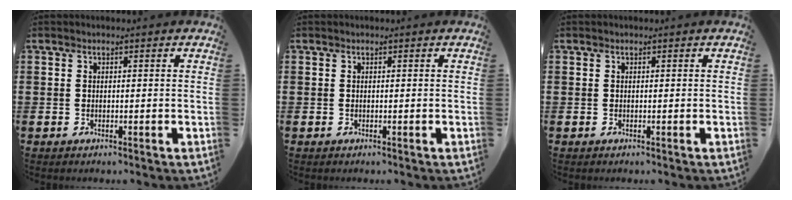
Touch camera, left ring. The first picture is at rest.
{"total": 0.0}
{"total": 0.0}